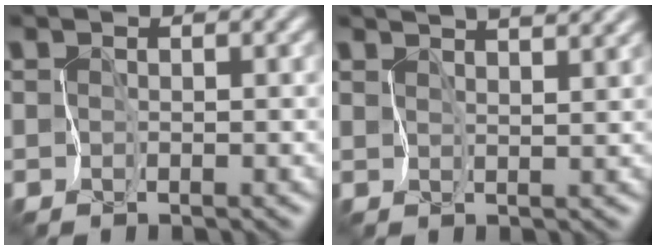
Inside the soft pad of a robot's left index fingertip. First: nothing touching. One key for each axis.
{"total": 5.7, "fx": 4.7, "fy": 1.5, "fz": 2.9, "tx": -0.044, "ty": 0.022, "tz": 0.052}